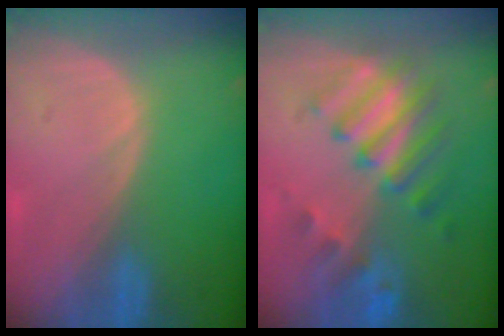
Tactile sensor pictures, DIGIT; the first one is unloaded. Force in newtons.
{"total": 8.2, "press": 7.8, "slide": 2.8}